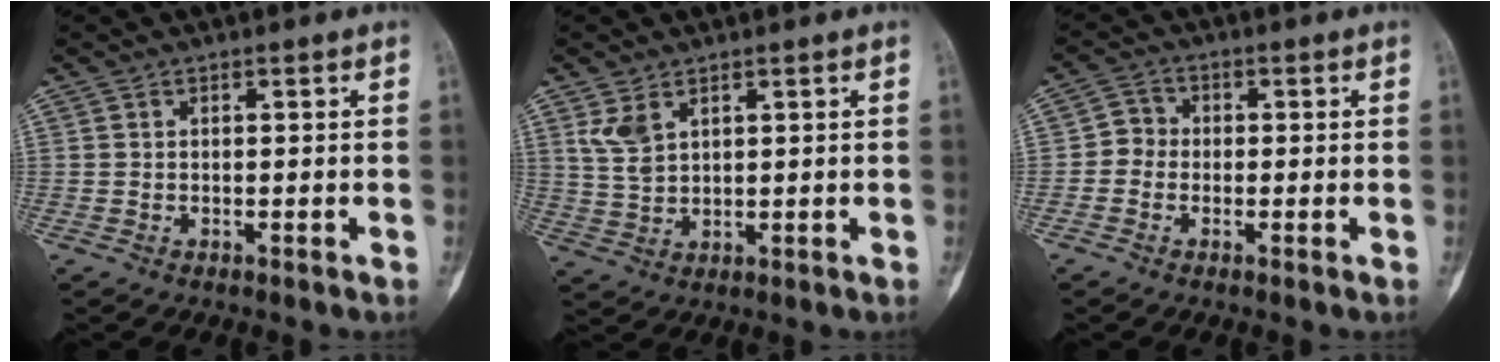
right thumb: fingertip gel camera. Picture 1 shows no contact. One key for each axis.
{"total": 4.7, "fx": 2.5, "fy": 2.7, "fz": 3.0, "tx": -0.058, "ty": -0.008, "tz": 0.061}
{"total": 3.3, "fx": -0.7, "fy": 3.0, "fz": 1.2, "tx": -0.001, "ty": 0.010, "tz": -0.025}